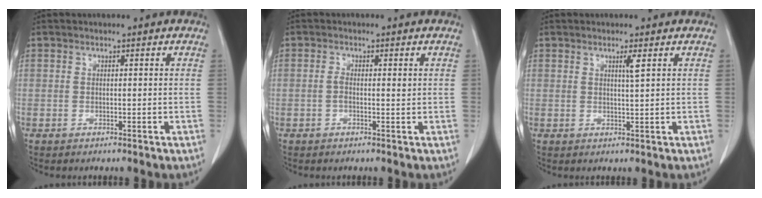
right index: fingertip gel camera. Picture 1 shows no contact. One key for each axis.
{"total": 2.0, "fx": 0.1, "fy": 0.7, "fz": 1.9, "tx": -0.034, "ty": 0.003, "tz": 0.000}
{"total": 1.7, "fx": 0.8, "fy": -0.3, "fz": 1.4, "tx": -0.028, "ty": -0.004, "tz": 0.014}